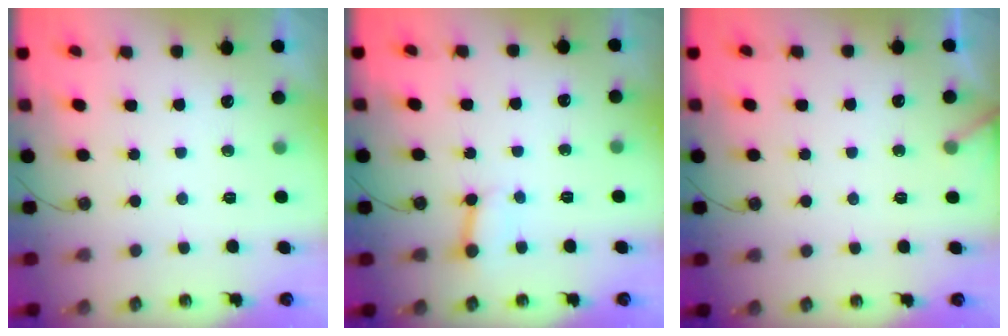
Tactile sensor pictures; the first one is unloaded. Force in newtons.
{"total": 2.6, "press": 2.6, "slide": 0.1}
{"total": 2.7, "press": 2.7, "slide": 0.2}